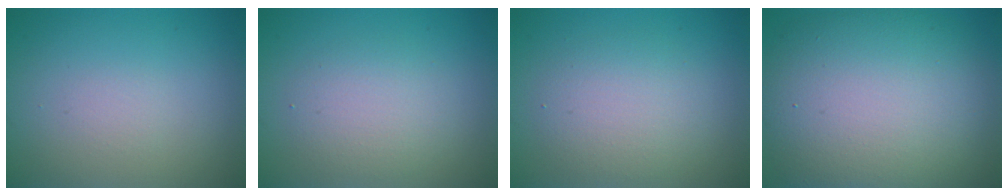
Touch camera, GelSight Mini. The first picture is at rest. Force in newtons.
{"total": 3.0, "press": 3.0, "slide": 0.2}
{"total": 3.5, "press": 3.5, "slide": 0.1}
{"total": 12.8, "press": 12.8, "slide": 0.6}